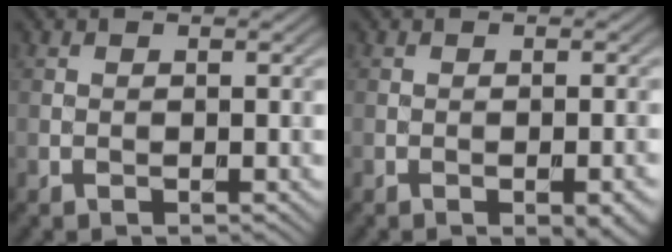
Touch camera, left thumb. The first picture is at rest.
{"total": 3.4, "force": [-1.8, 0.9, 2.8], "torque": [-0.037, 0.001, -0.023]}